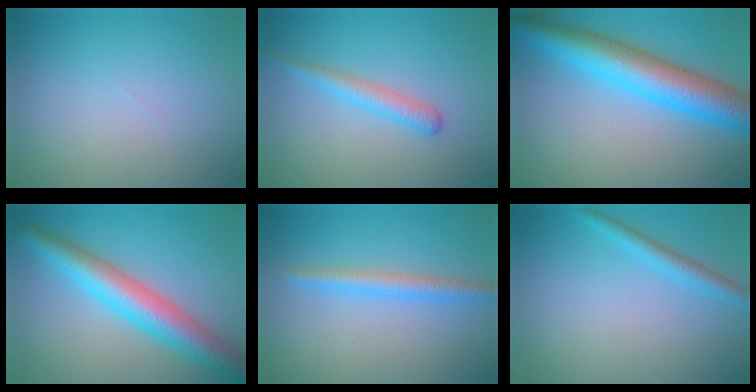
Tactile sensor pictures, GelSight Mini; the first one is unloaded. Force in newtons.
{"total": 2.1, "press": 2.1, "slide": 0.1}
{"total": 8.5, "press": 8.5, "slide": 0.1}
{"total": 6.6, "press": 6.6, "slide": 0.0}
{"total": 2.4, "press": 2.4, "slide": 0.1}
{"total": 1.9, "press": 1.9, "slide": 0.2}